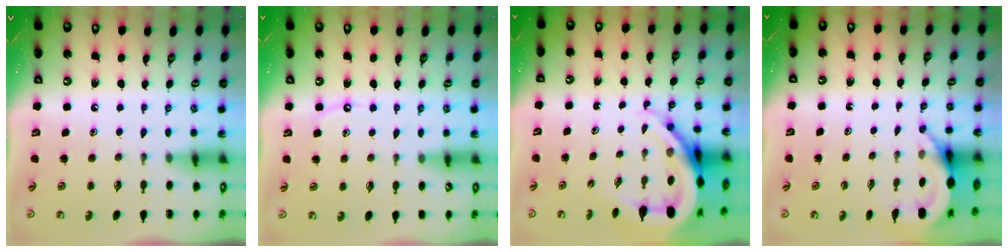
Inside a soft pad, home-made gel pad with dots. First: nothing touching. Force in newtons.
{"total": 5.2, "press": 5.1, "slide": 0.6}
{"total": 12.9, "press": 12.9, "slide": 1.3}
{"total": 4.7, "press": 4.7, "slide": 0.4}